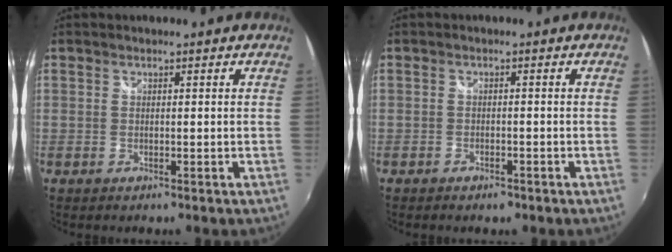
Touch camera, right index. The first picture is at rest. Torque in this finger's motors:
{"motor_torque": [0.02, -0.01, 0.11, 0.00]}